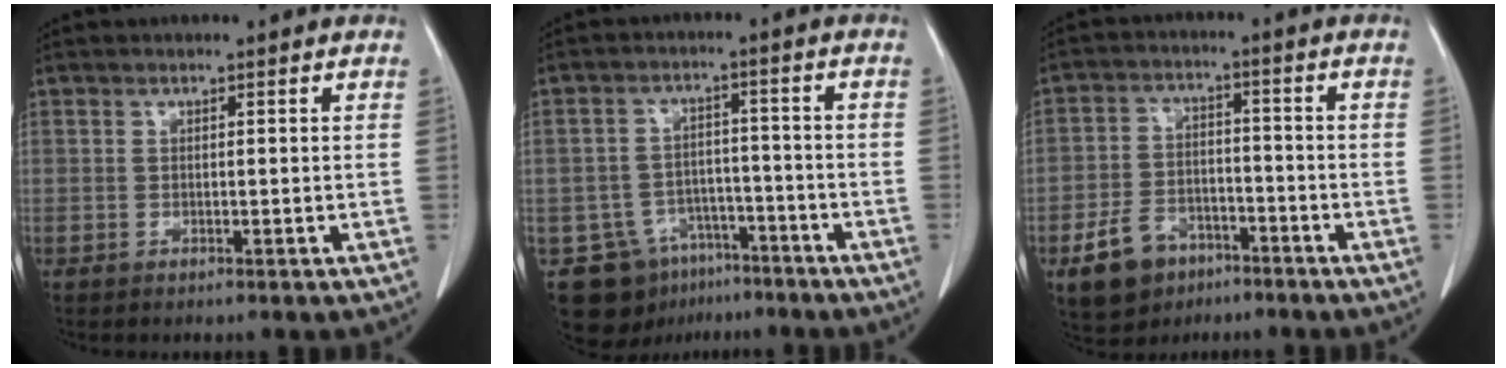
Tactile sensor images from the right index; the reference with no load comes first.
{"total": 10.2, "force": [-6.2, 7.6, 2.7], "torque": [-0.044, 0.023, -0.088]}
{"total": 8.6, "force": [-5.0, 5.9, 3.8], "torque": [-0.082, 0.010, -0.080]}